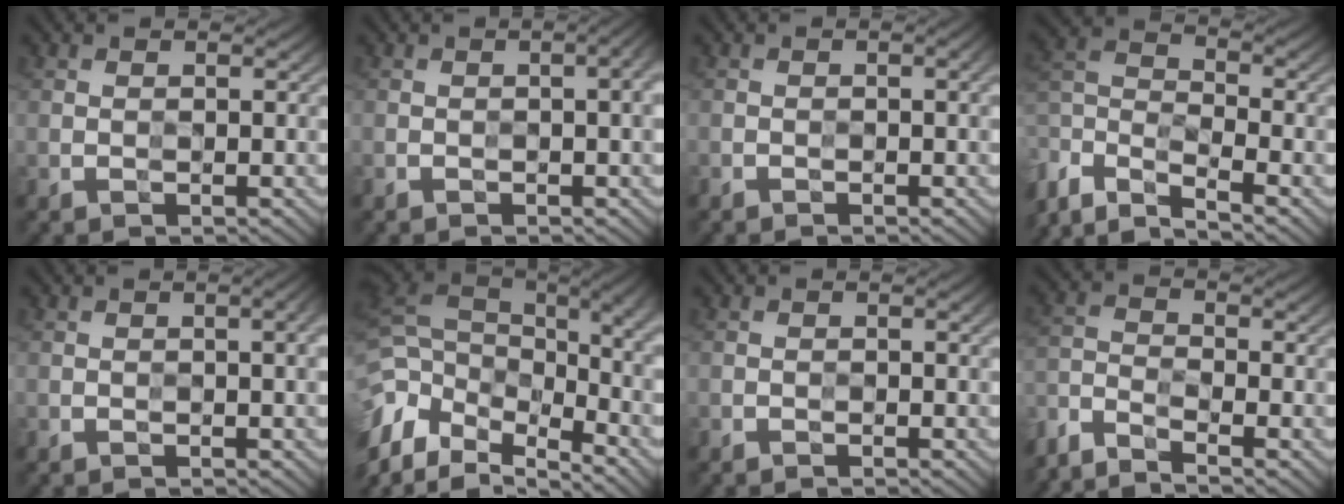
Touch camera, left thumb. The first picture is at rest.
{"total": 2.8, "force": [-0.2, 0.6, 2.7], "torque": [-0.033, 0.005, -0.005]}
{"total": 1.4, "force": [-0.5, 0.4, 1.2], "torque": [-0.018, -0.002, -0.009]}
{"total": 9.1, "force": [-6.7, 2.6, 5.5], "torque": [-0.120, -0.010, -0.146]}
{"total": 2.3, "force": [-0.2, 0.5, 2.2], "torque": [-0.029, 0.002, -0.005]}
{"total": 13.7, "force": [-4.7, 6.6, 11.1], "torque": [-0.269, -0.003, -0.071]}
{"total": 1.0, "force": [-0.7, 0.2, 0.7], "torque": [-0.012, -0.002, -0.014]}
{"total": 4.8, "force": [-4.3, 0.8, 2.0], "torque": [-0.050, -0.010, -0.100]}